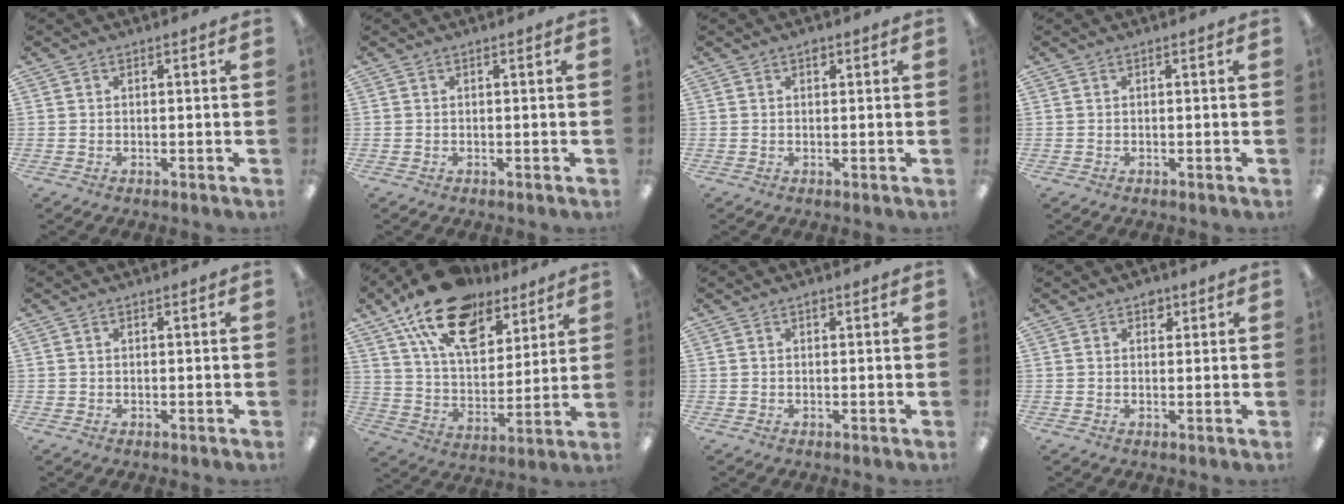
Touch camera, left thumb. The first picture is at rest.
{"total": 0.0}
{"total": 1.2, "force": [0.7, 0.8, 0.7], "torque": [-0.007, -0.001, 0.011]}
{"total": 0.0}
{"total": 0.5, "force": [0.2, 0.5, 0.1], "torque": [-0.002, 0.004, 0.002]}
{"total": 20.1, "force": [13.5, 10.4, 10.7], "torque": [-0.191, -0.068, 0.242]}
{"total": 0.8, "force": [0.4, 0.5, 0.4], "torque": [-0.009, 0.003, 0.008]}
{"total": 2.5, "force": [1.5, 1.7, 1.1], "torque": [0.002, -0.005, 0.021]}